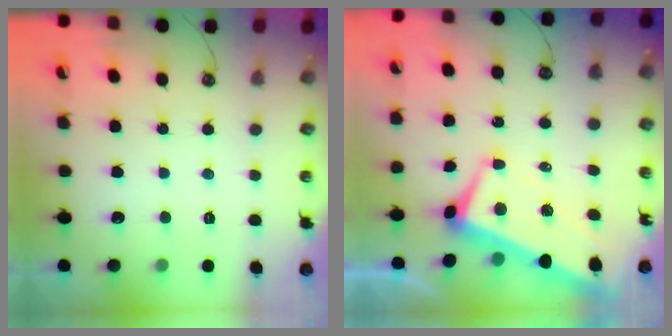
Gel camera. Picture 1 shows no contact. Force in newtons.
{"total": 1.6, "press": 0.9, "slide": 1.3}